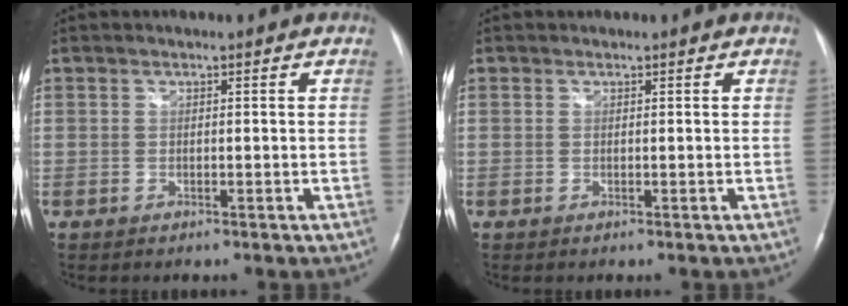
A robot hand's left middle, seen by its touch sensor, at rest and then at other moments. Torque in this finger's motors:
{"motor_torque": [0.07, 0.04, -0.09, 0.00]}